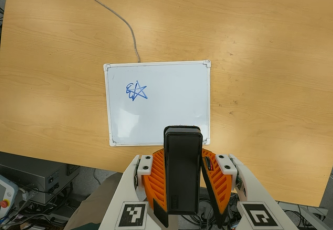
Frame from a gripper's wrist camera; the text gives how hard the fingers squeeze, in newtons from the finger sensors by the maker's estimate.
{"total": 6.0, "left": 4.3, "right": 7.7}